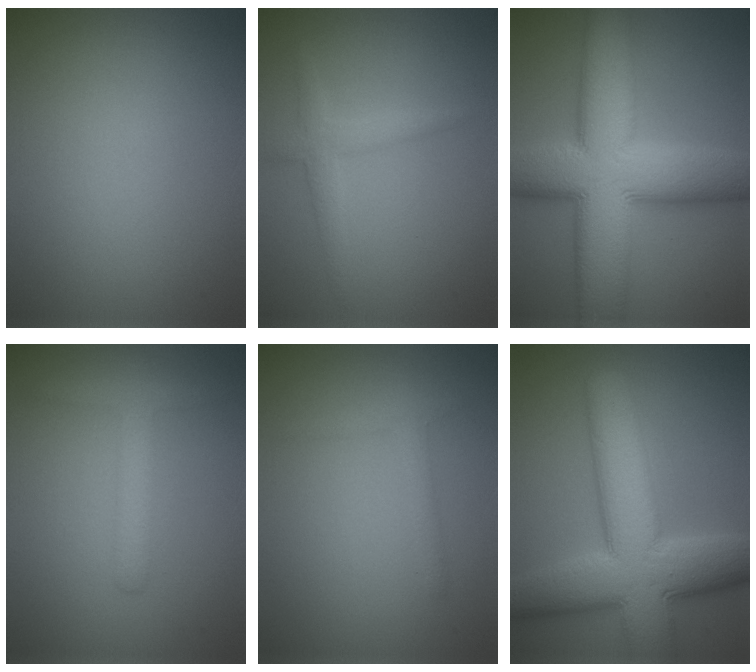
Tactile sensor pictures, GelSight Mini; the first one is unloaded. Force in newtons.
{"total": 2.2, "press": 2.2, "slide": 0.0}
{"total": 14.8, "press": 14.8, "slide": 0.7}
{"total": 2.5, "press": 2.5, "slide": 0.1}
{"total": 1.5, "press": 1.5, "slide": 0.1}
{"total": 12.1, "press": 12.1, "slide": 0.5}